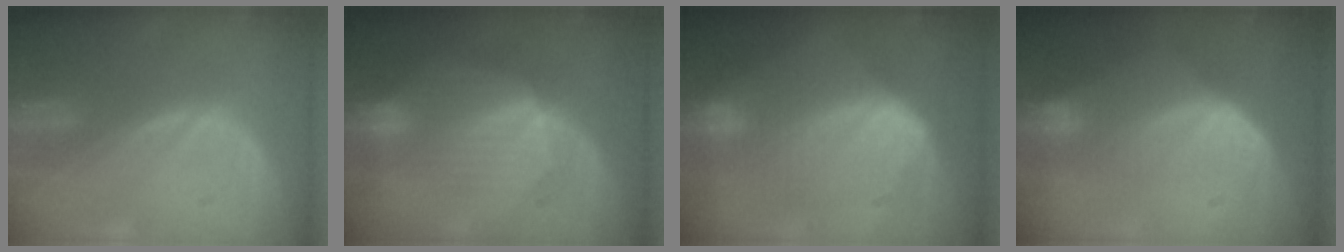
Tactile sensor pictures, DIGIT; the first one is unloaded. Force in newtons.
{"total": 7.1, "press": 7.0, "slide": 1.2}
{"total": 9.7, "press": 9.7, "slide": 0.8}
{"total": 7.2, "press": 6.1, "slide": 3.8}